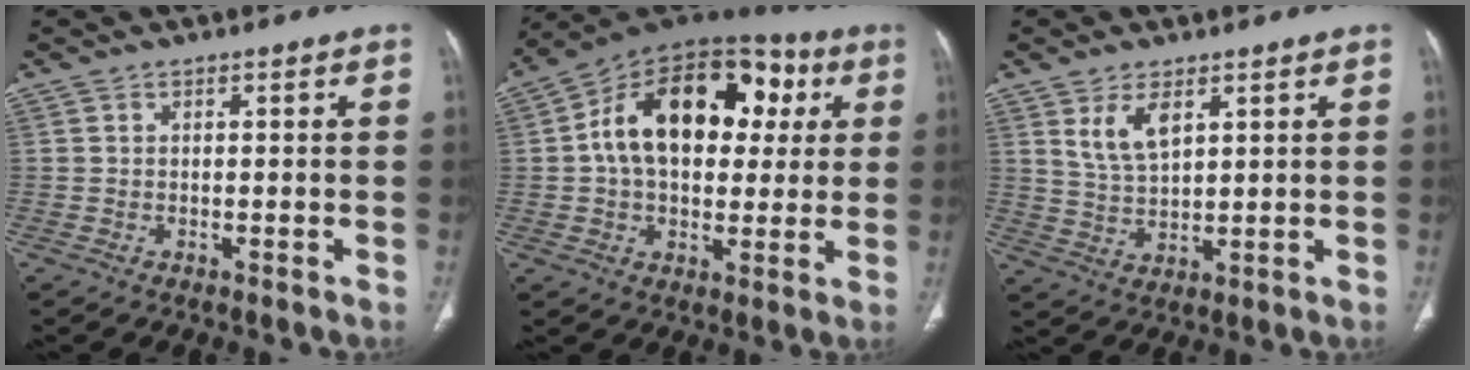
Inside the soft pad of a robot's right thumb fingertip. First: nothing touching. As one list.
[{"total": 23.1, "force": [4.2, 14.8, 17.2], "torque": [-0.243, 0.026, 0.057]}, {"total": 6.3, "force": [3.2, 3.0, 4.6], "torque": [-0.082, -0.018, 0.071]}]